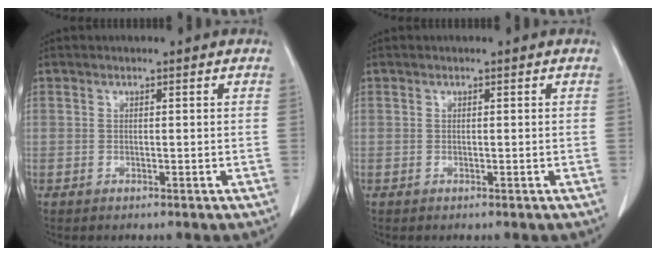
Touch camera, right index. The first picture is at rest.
{"total": 0.0}